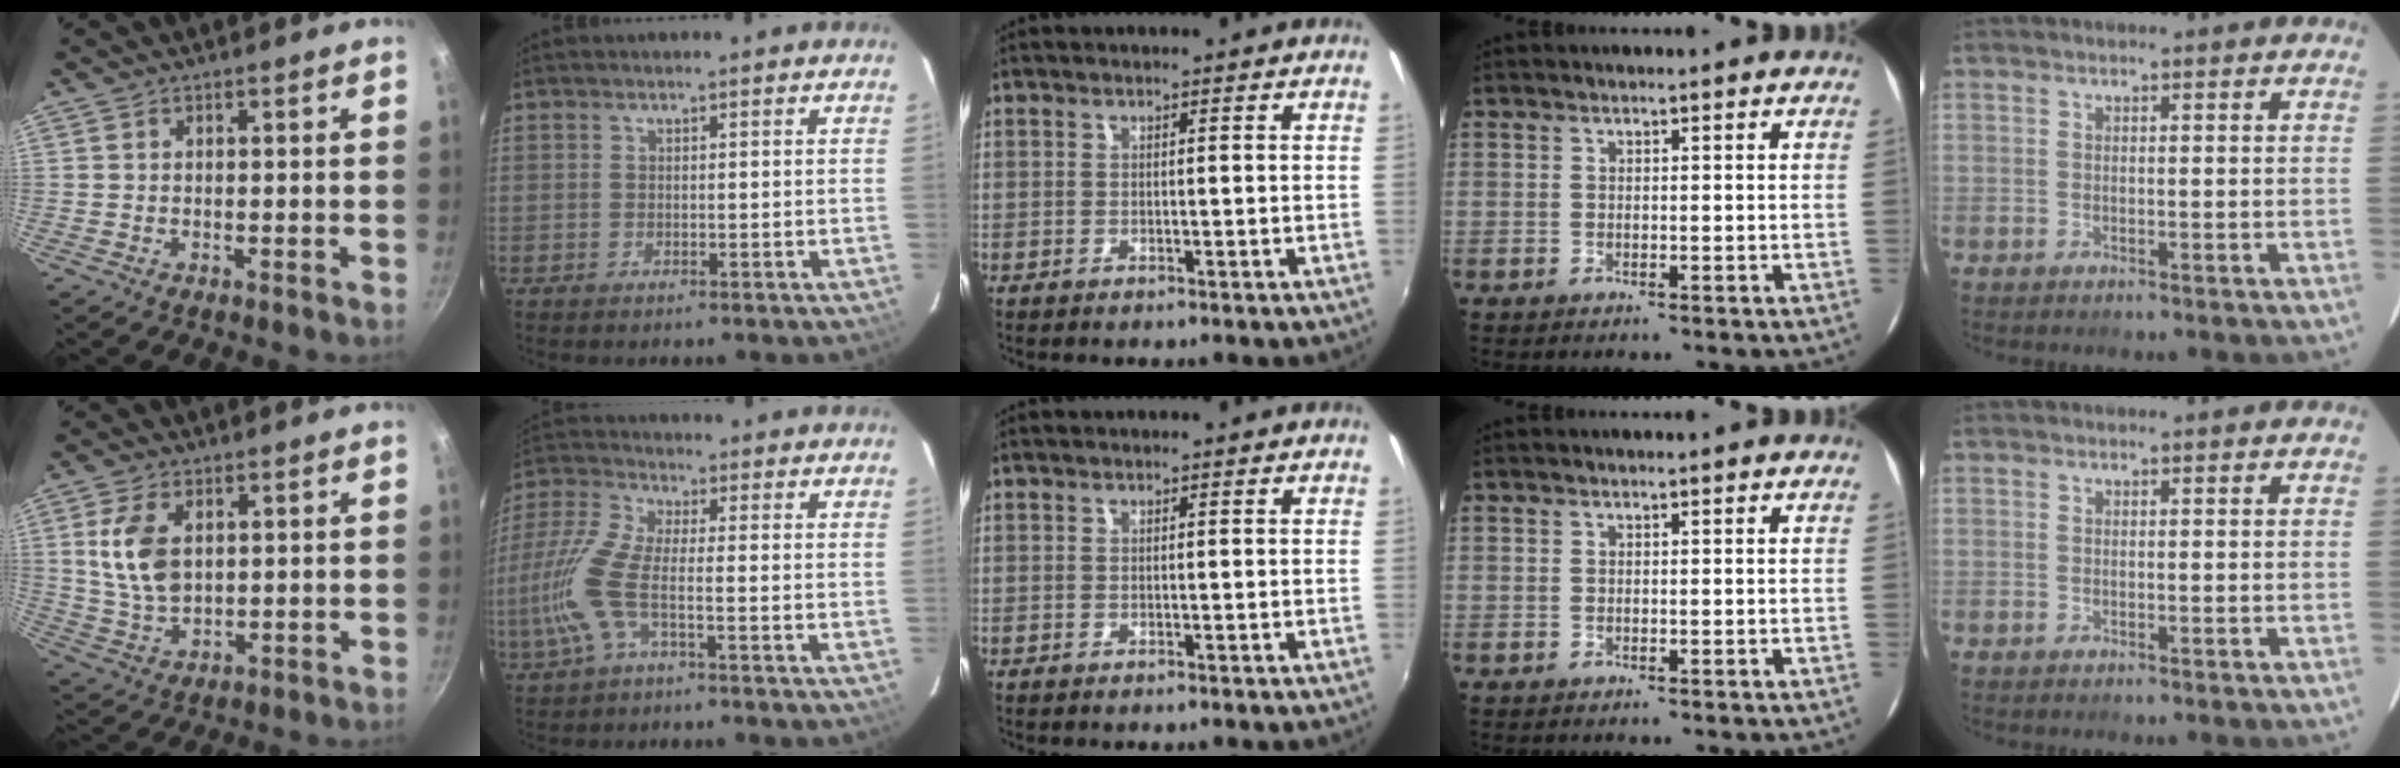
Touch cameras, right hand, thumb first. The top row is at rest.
{"thumb": {"total": 9.5, "force": [2.1, 5.8, 7.3], "torque": [-0.134, -0.014, 0.046]}, "index": {"total": 9.4, "force": [-2.8, 2.2, 8.8], "torque": [-0.214, 0.000, -0.059]}}